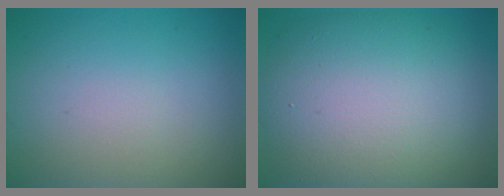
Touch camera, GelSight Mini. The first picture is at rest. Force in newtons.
{"total": 11.9, "press": 11.8, "slide": 0.8}